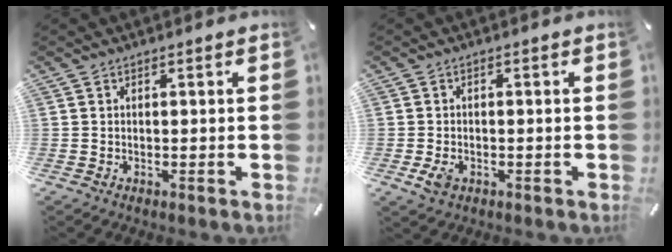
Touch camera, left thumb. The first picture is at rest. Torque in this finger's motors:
{"motor_torque": [-0.44, 0.62, 0.27, -0.19, 0.11]}